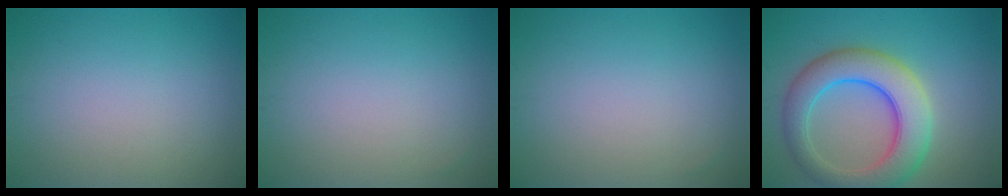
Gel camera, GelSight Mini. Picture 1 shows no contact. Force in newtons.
{"total": 0.0}
{"total": 0.0}
{"total": 8.0, "press": 8.0, "slide": 0.4}